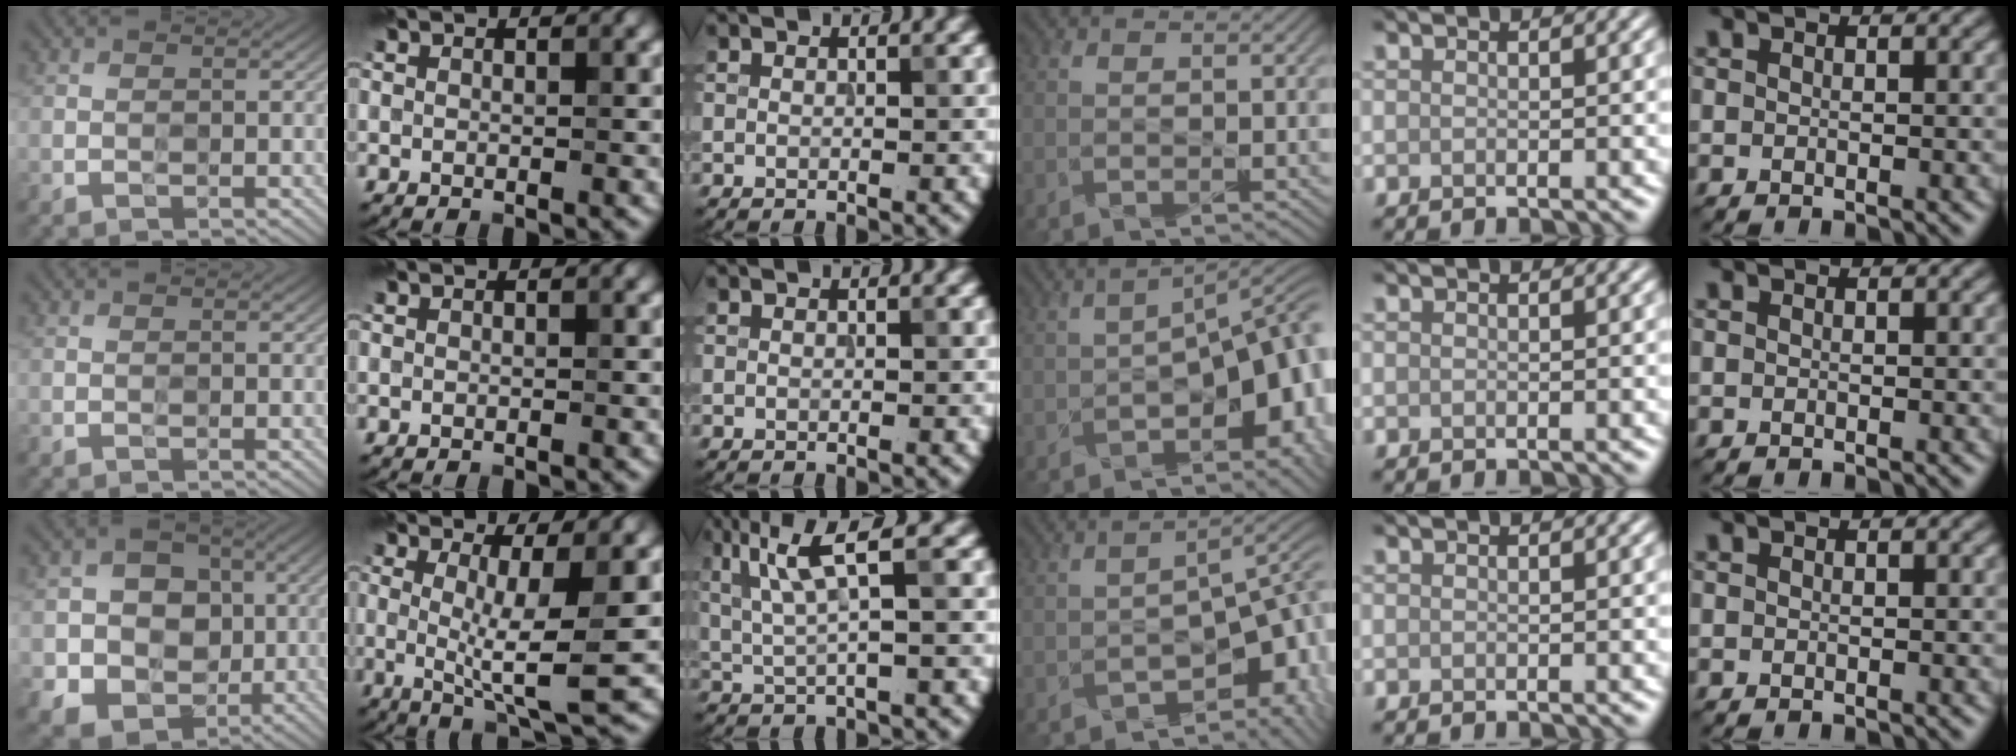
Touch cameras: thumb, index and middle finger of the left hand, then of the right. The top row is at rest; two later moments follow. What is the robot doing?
{"motion": "wipe", "object": "compact mirror"}